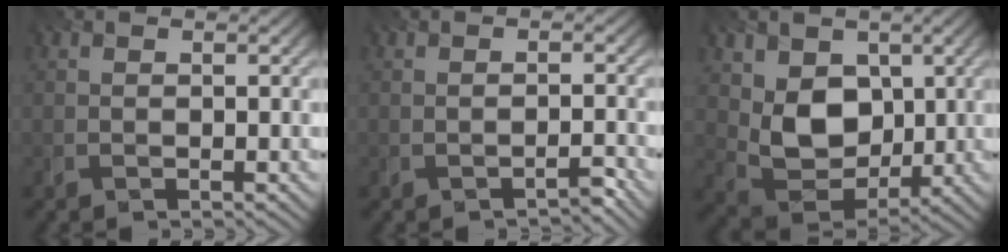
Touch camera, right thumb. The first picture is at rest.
{"total": 1.0, "force": [-0.9, 0.0, 0.4], "torque": [-0.009, 0.005, -0.013]}
{"total": 8.1, "force": [2.1, 6.1, 4.8], "torque": [-0.120, -0.014, 0.034]}